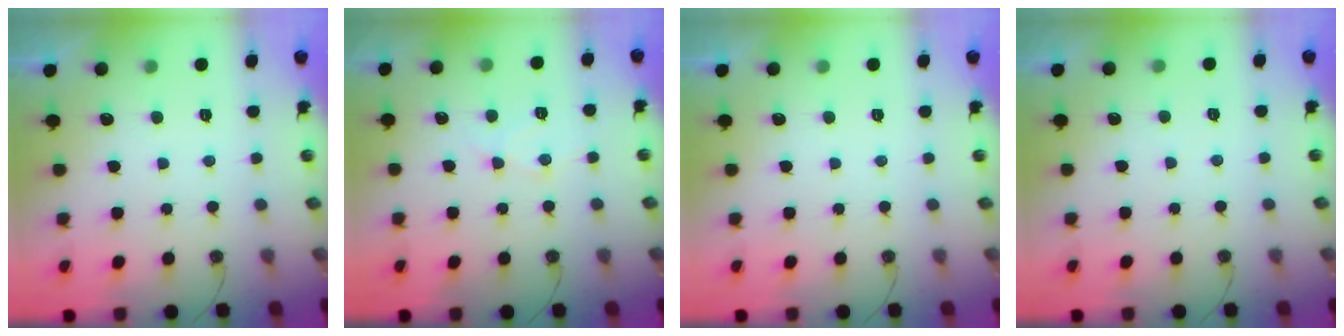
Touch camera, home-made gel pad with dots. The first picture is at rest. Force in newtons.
{"total": 8.7, "press": 8.6, "slide": 0.8}
{"total": 0.0}
{"total": 2.9, "press": 2.9, "slide": 0.5}